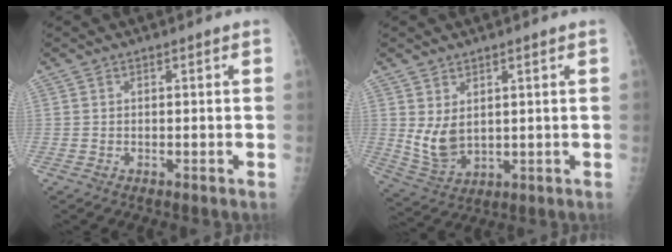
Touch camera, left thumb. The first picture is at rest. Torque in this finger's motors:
{"motor_torque": [0.06, 0.36, 0.72, -0.19, 0.05]}